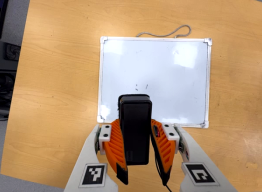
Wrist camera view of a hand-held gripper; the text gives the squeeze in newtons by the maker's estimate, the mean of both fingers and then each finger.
{"total": 6.8, "left": 5.5, "right": 8.1}